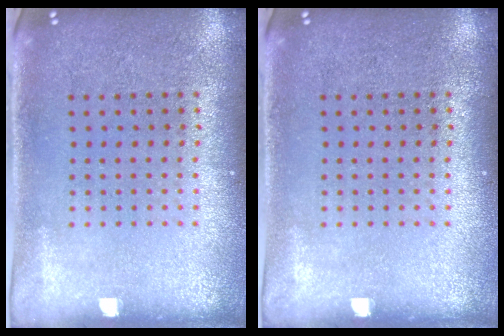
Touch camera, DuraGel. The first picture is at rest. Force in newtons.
{"total": 0.0}